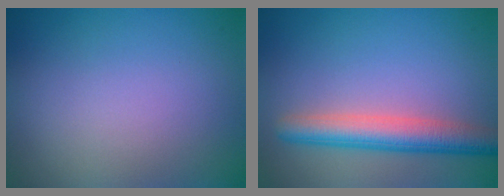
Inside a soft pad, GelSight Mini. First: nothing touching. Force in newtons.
{"total": 4.7, "press": 4.7, "slide": 0.3}